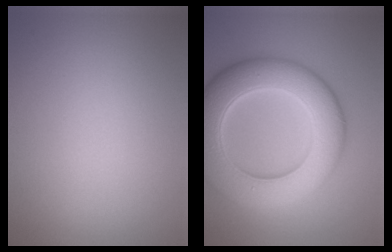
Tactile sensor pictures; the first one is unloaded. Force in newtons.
{"total": 10.4, "press": 10.4, "slide": 0.2}